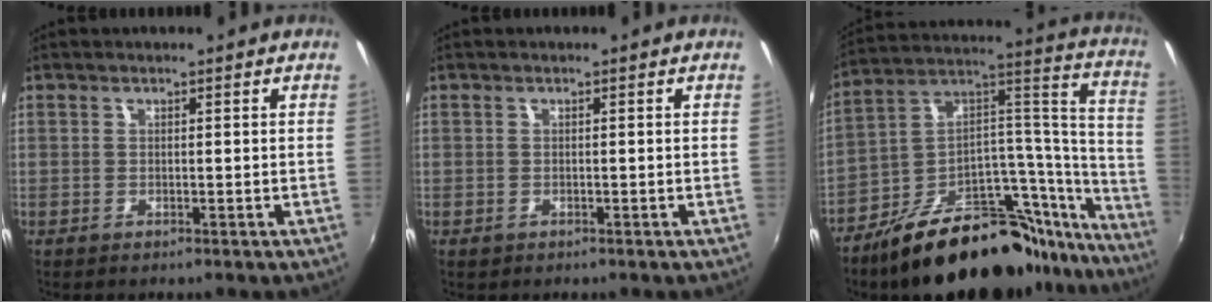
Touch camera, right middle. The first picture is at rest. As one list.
[{"total": 0.6, "force": [-0.3, 0.5, 0.2], "torque": [-0.004, -0.003, -0.006]}, {"total": 31.2, "force": [-22.8, 12.3, 17.3], "torque": [-0.206, 0.064, -0.331]}]